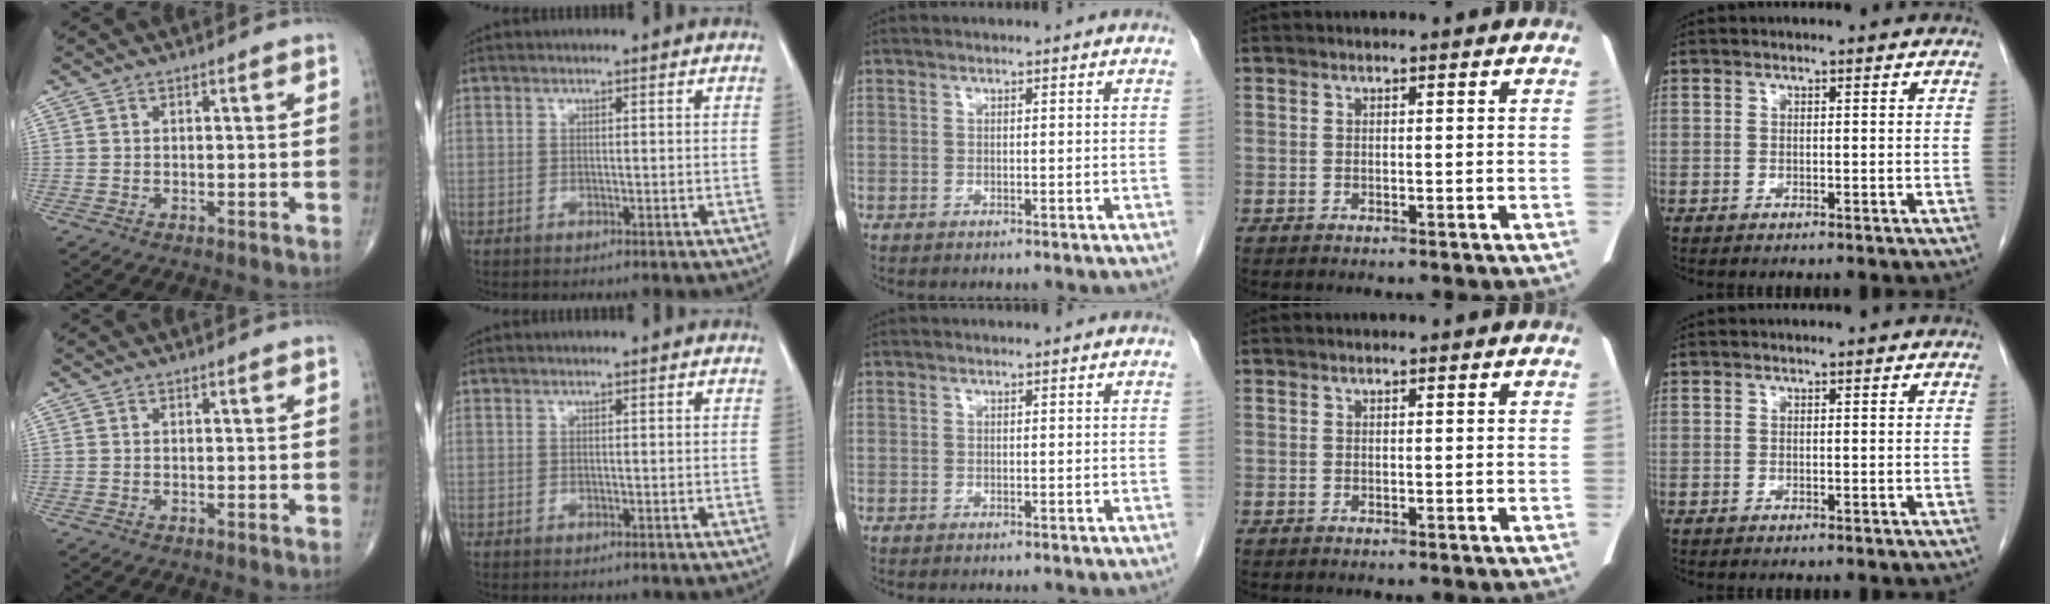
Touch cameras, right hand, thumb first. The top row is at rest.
{}